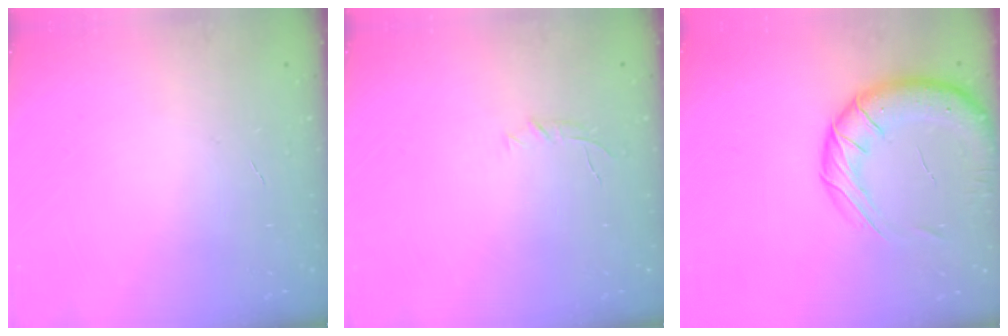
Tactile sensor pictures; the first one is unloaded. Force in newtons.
{"total": 4.7, "press": 4.6, "slide": 1.3}
{"total": 14.8, "press": 14.6, "slide": 2.5}